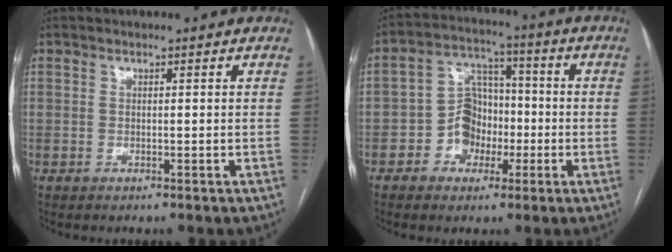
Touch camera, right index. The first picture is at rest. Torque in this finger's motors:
{"motor_torque": [0.25, -0.23, 0.21, 0.01]}